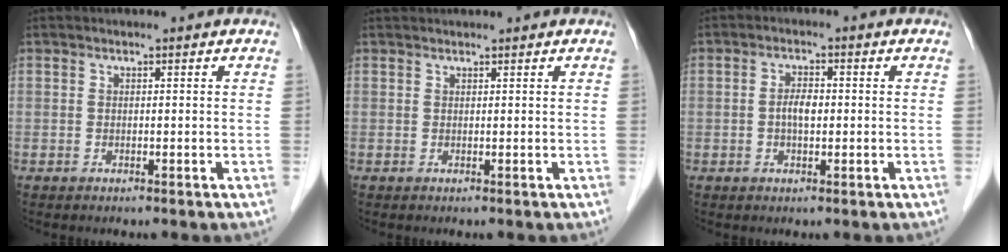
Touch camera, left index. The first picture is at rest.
{"total": 2.4, "force": [2.3, 0.2, 0.6], "torque": [-0.006, 0.028, 0.035]}
{"total": 2.8, "force": [-0.5, 1.2, 2.5], "torque": [-0.050, -0.002, -0.008]}